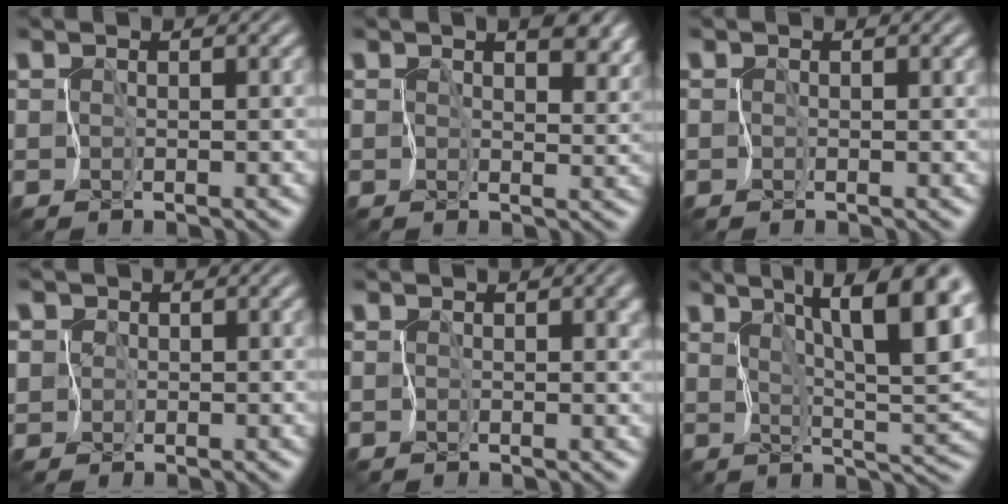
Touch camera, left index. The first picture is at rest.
{"total": 7.3, "force": [3.9, 3.9, 4.8], "torque": [-0.065, 0.007, 0.057]}
{"total": 0.0}
{"total": 2.0, "force": [0.0, 2.0, 0.1], "torque": [-0.006, 0.012, -0.005]}
{"total": 1.4, "force": [0.2, 0.9, 1.1], "torque": [-0.012, -0.004, 0.002]}
{"total": 11.4, "force": [5.2, 3.4, 9.6], "torque": [-0.134, 0.007, 0.075]}